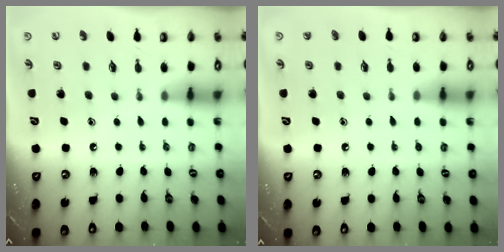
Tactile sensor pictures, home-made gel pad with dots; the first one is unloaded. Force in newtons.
{"total": 1.7, "press": 1.7, "slide": 0.1}